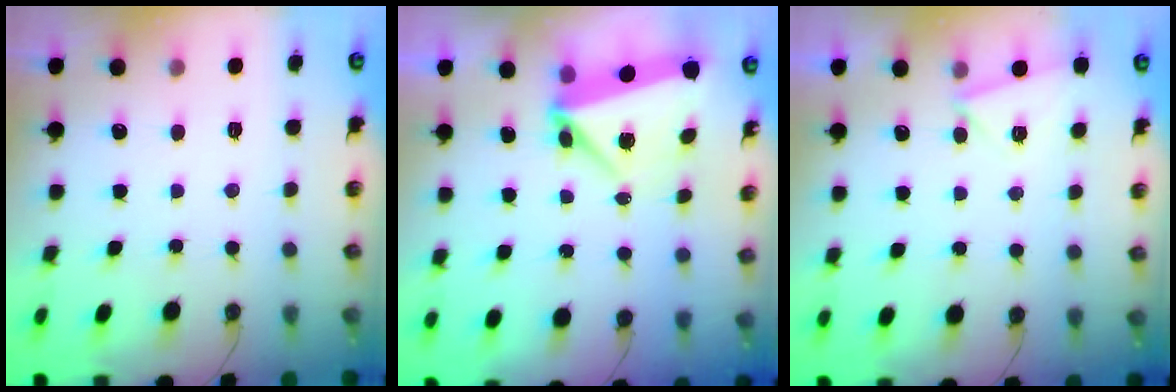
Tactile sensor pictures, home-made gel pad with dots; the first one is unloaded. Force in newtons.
{"total": 6.4, "press": 6.1, "slide": 1.8}
{"total": 3.0, "press": 2.5, "slide": 1.7}